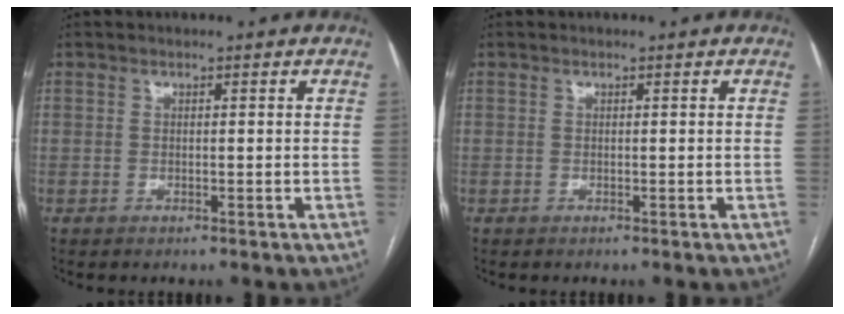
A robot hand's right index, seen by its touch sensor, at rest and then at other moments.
{"total": 0.0}